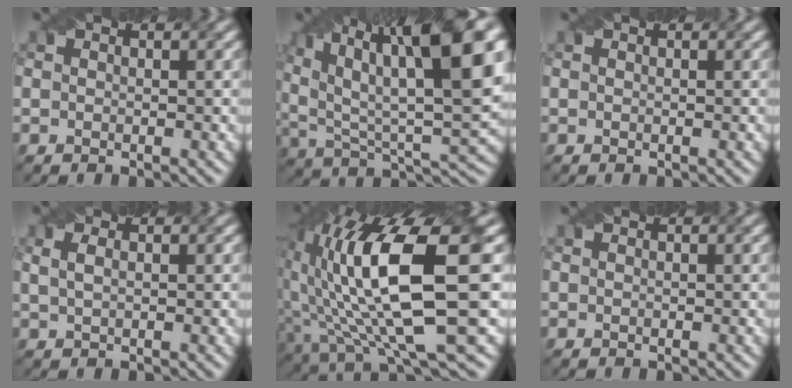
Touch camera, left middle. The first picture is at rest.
{"total": 16.6, "force": [7.5, 6.4, 13.4], "torque": [-0.238, 0.015, 0.138]}
{"total": 0.0}
{"total": 2.2, "force": [0.9, 1.2, 1.6], "torque": [-0.021, 0.006, 0.011]}
{"total": 14.3, "force": [2.4, 4.3, 13.5], "torque": [-0.232, -0.004, 0.051]}
{"total": 0.0}